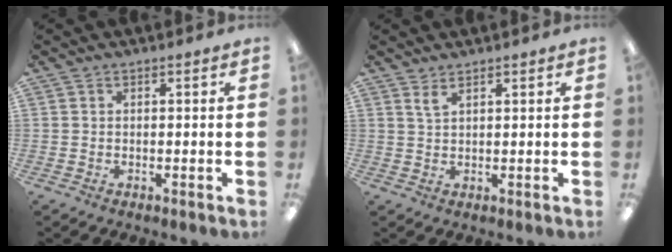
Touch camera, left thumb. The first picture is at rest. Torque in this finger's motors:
{"motor_torque": [0.08, -0.02, -0.05, -0.25, 0.05]}